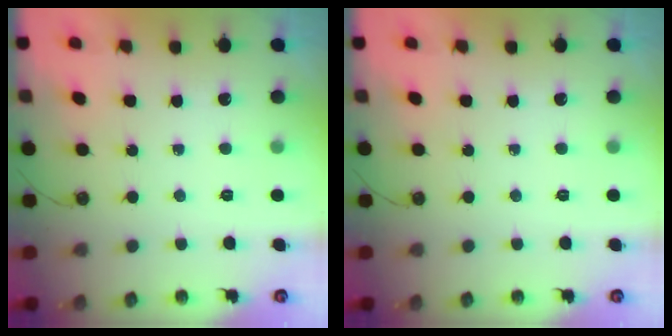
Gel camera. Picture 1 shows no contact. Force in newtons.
{"total": 0.0}